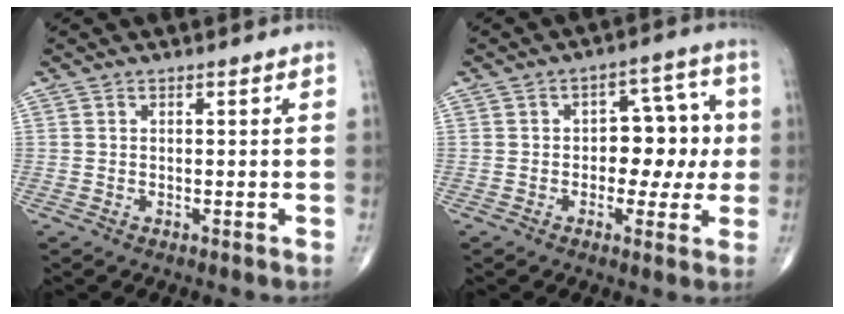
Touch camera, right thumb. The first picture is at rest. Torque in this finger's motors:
{"motor_torque": [0.09, 0.12, 0.17, -0.37, 0.11]}